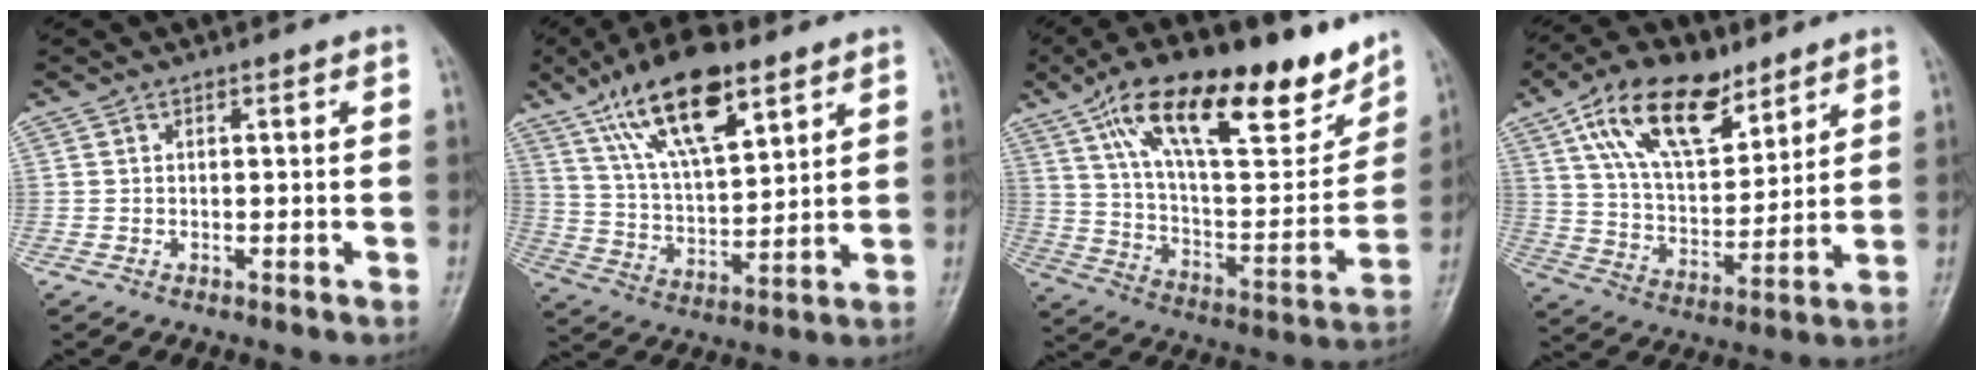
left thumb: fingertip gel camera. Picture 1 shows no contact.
{"total": 17.4, "force": [10.1, 6.6, 12.5], "torque": [-0.196, -0.033, 0.188]}
{"total": 26.7, "force": [16.6, 9.8, 18.4], "torque": [-0.256, -0.036, 0.277]}
{"total": 17.9, "force": [10.3, 9.1, 11.4], "torque": [-0.161, -0.038, 0.190]}